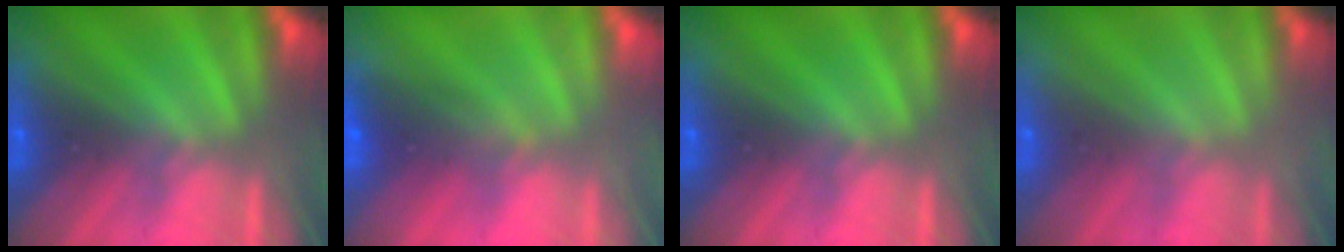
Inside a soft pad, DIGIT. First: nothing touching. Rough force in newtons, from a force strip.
{"total": 1.8}
{"total": 0.0}
{"total": 4.4}